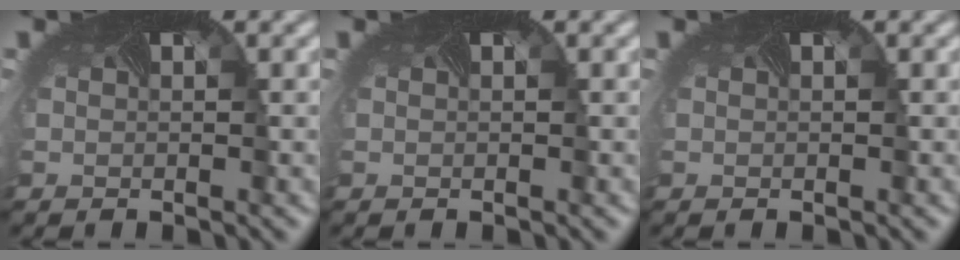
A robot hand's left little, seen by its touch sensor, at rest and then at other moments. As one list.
[{"total": 0.0}, {"total": 0.0}]